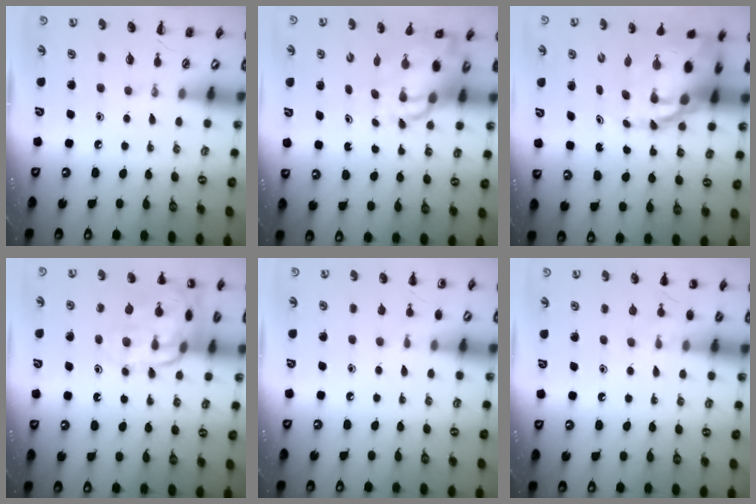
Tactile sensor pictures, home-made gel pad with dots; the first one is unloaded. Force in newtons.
{"total": 10.0, "press": 9.6, "slide": 2.7}
{"total": 14.1, "press": 13.6, "slide": 3.7}
{"total": 16.2, "press": 16.2, "slide": 1.6}
{"total": 5.5, "press": 5.3, "slide": 1.5}
{"total": 8.0, "press": 7.7, "slide": 2.1}